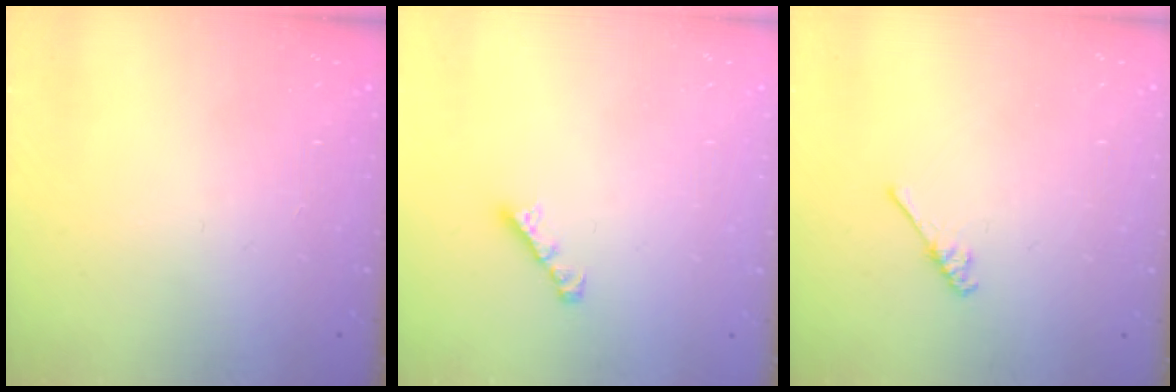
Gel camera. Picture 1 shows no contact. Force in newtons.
{"total": 2.4, "press": 2.4, "slide": 0.1}
{"total": 3.1, "press": 3.1, "slide": 0.5}